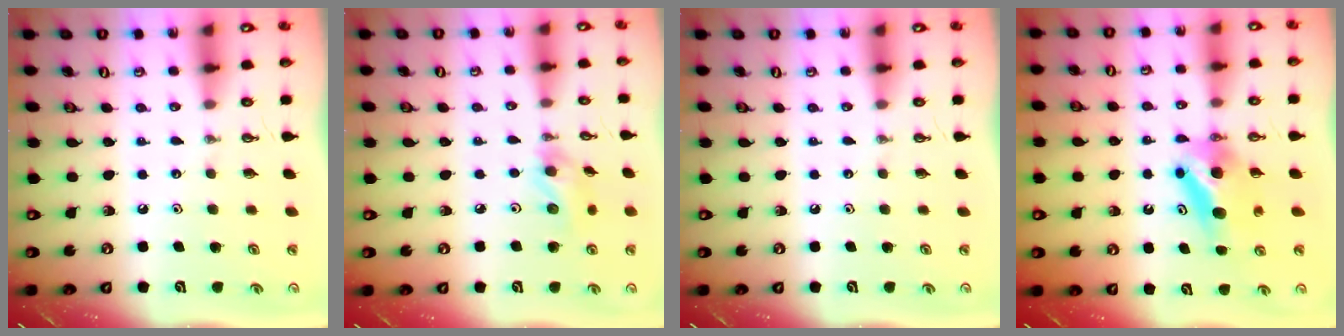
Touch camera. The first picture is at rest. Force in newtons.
{"total": 10.1, "press": 10.0, "slide": 1.1}
{"total": 0.0}
{"total": 7.2, "press": 6.9, "slide": 2.0}